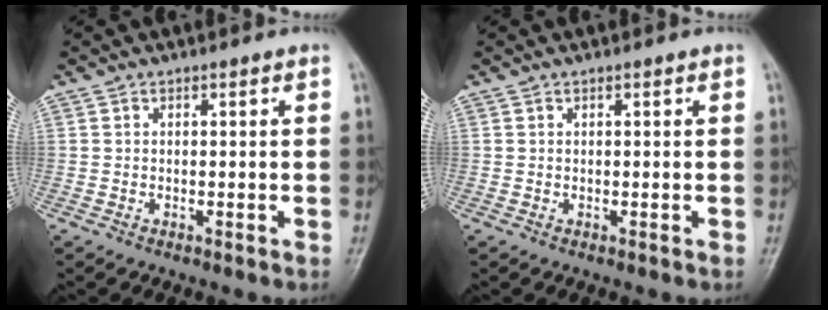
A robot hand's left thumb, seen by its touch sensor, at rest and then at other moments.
{"total": 0.0}